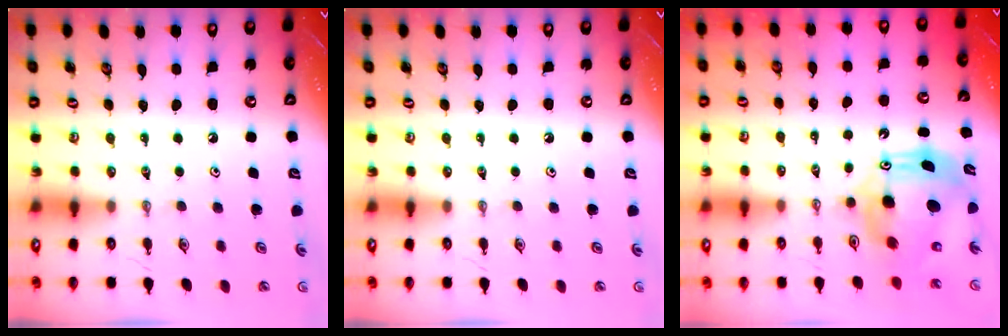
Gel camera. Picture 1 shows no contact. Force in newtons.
{"total": 0.0}
{"total": 13.8, "press": 13.8, "slide": 1.6}